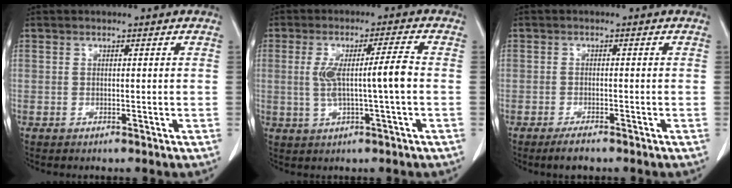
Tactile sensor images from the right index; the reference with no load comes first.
{"total": 6.9, "force": [-0.3, -0.3, 6.9], "torque": [-0.128, 0.007, 0.001]}
{"total": 2.1, "force": [-1.7, 0.3, 1.2], "torque": [-0.028, -0.004, -0.029]}